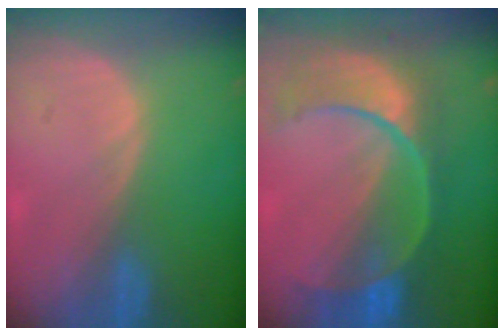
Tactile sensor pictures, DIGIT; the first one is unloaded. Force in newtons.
{"total": 11.2, "press": 9.4, "slide": 6.1}